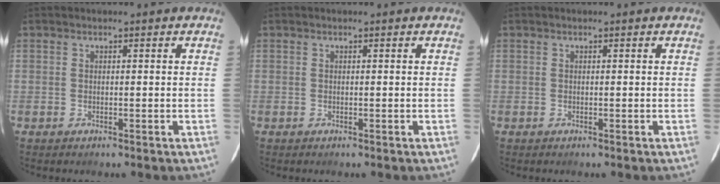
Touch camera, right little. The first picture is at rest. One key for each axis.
{"total": 0.0}
{"total": 0.0}